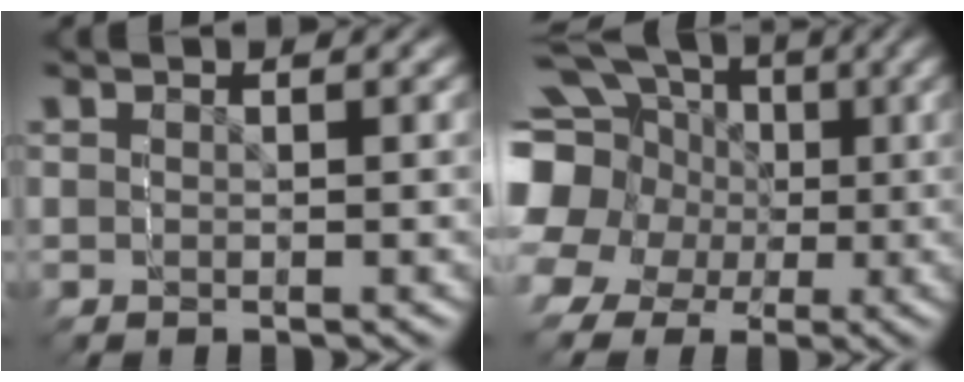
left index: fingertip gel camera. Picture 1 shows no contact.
{"total": 15.6, "force": [1.3, 13.2, 8.2], "torque": [-0.161, -0.037, 0.016]}